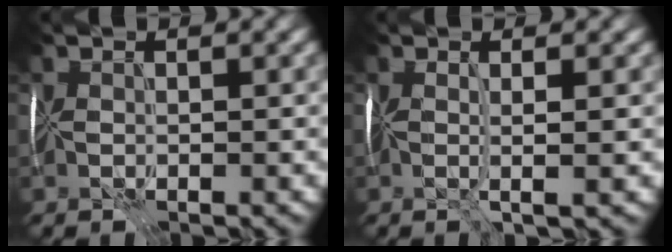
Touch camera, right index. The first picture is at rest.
{"total": 2.1, "force": [0.1, 0.1, 2.1], "torque": [-0.032, 0.001, -0.002]}